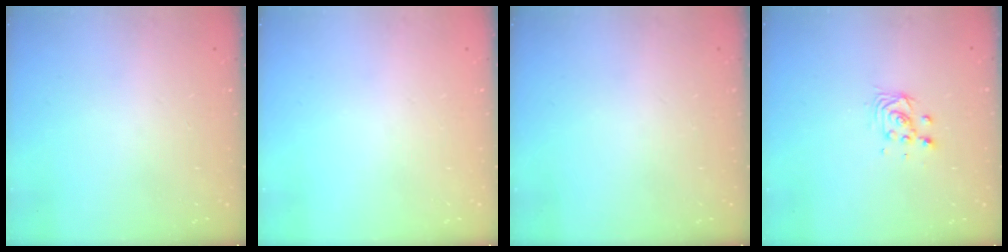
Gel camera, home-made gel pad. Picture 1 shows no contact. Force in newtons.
{"total": 0.0}
{"total": 0.0}
{"total": 3.6, "press": 3.6, "slide": 0.1}